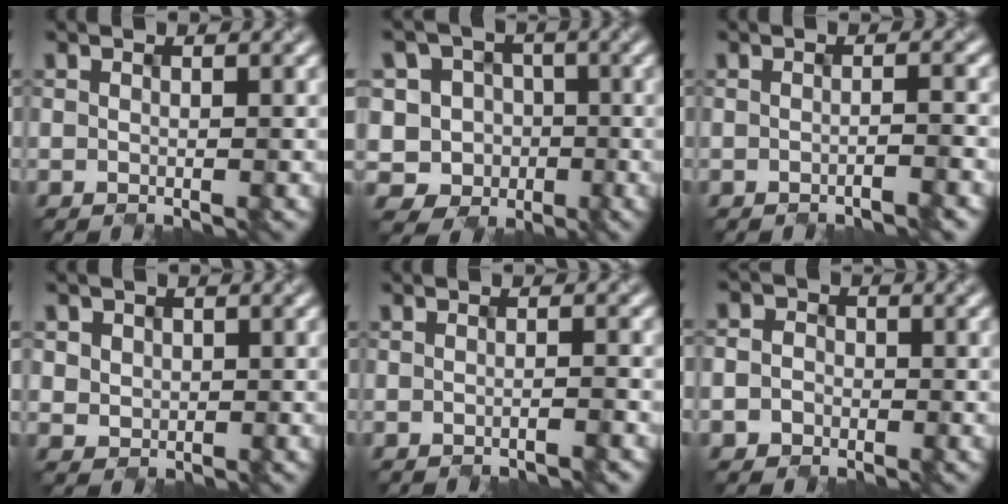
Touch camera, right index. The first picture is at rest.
{"total": 6.8, "force": [-2.4, 6.2, 1.5], "torque": [-0.031, 0.024, -0.068]}
{"total": 1.7, "force": [-1.1, 0.3, 1.3], "torque": [-0.008, 0.001, -0.014]}
{"total": 1.4, "force": [0.4, 1.3, -0.1], "torque": [-0.019, -0.003, 0.025]}
{"total": 1.2, "force": [-0.8, 0.2, 0.8], "torque": [-0.005, -0.001, -0.014]}
{"total": 2.1, "force": [-1.1, 1.7, -0.1], "torque": [0.013, 0.002, -0.024]}